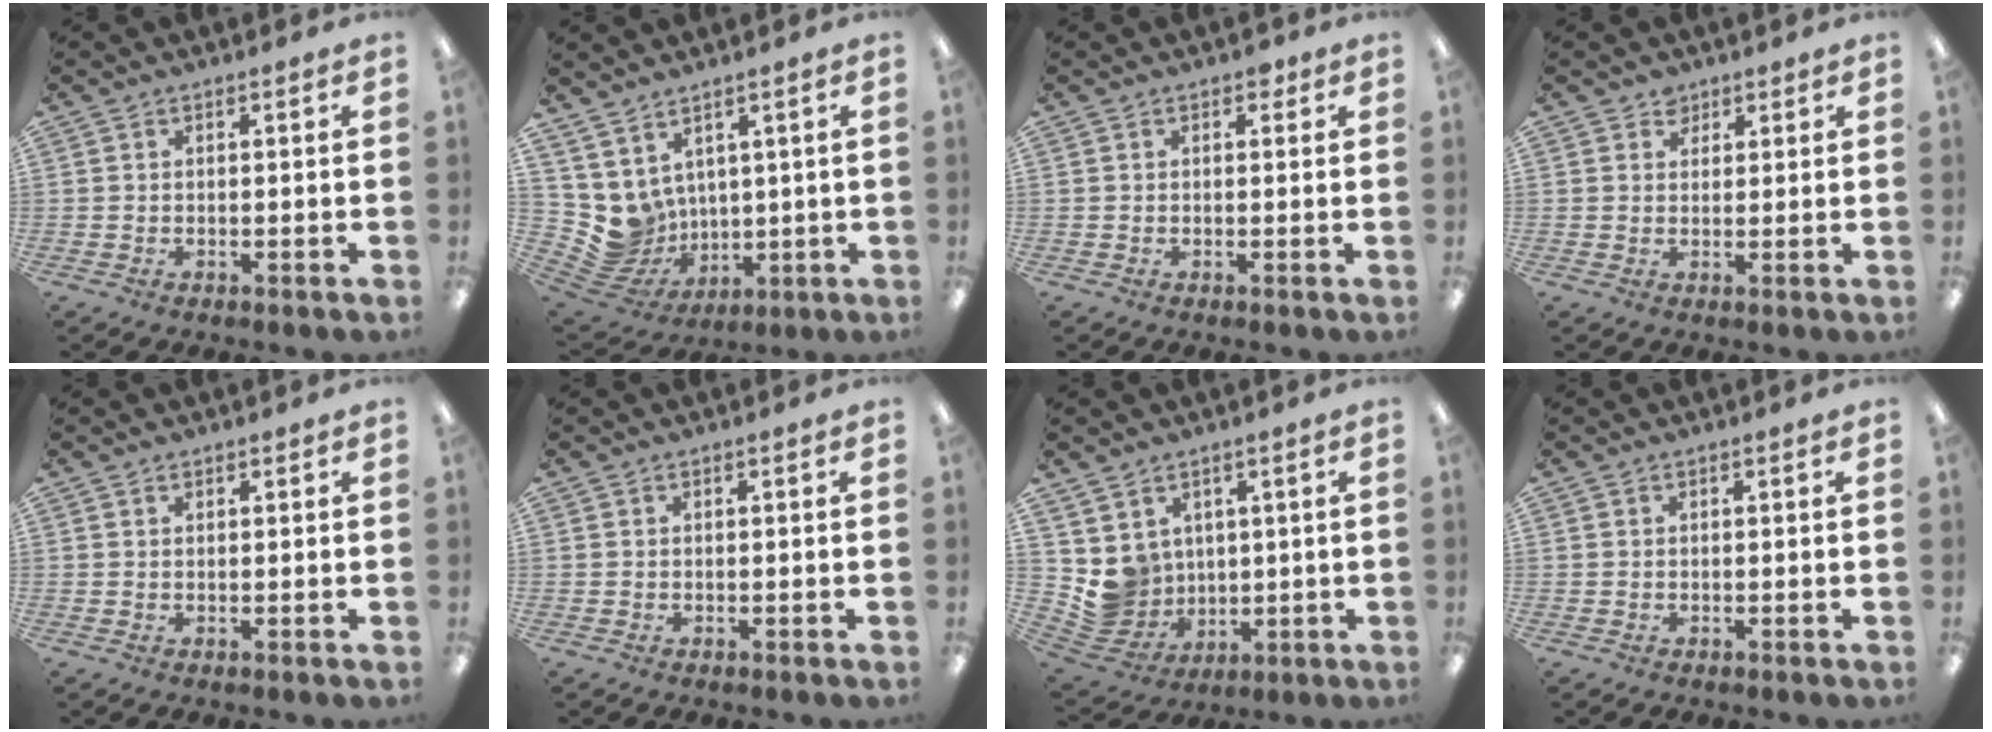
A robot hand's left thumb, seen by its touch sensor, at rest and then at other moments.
{"total": 8.1, "force": [4.0, 7.0, 0.8], "torque": [-0.074, -0.048, 0.084]}
{"total": 1.5, "force": [0.8, 1.0, 0.9], "torque": [-0.002, -0.002, 0.009]}
{"total": 2.7, "force": [1.9, 2.0, 0.2], "torque": [0.006, -0.005, 0.033]}
{"total": 0.6, "force": [0.5, 0.2, 0.1], "torque": [-0.003, 0.001, 0.009]}
{"total": 0.0}
{"total": 7.8, "force": [3.1, 7.1, 0.5], "torque": [-0.050, -0.031, 0.071]}
{"total": 0.0}